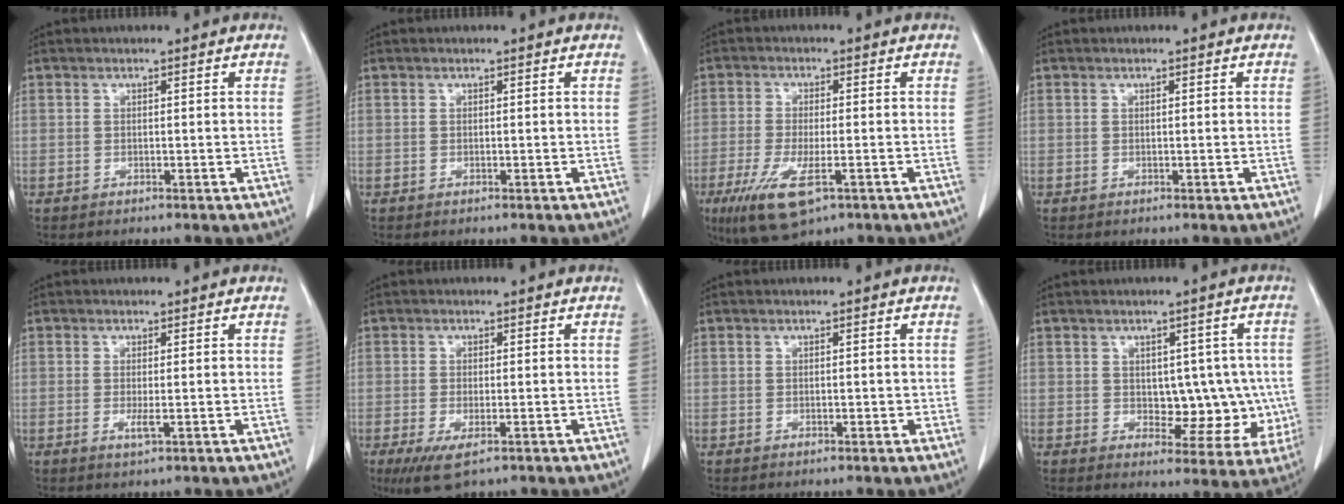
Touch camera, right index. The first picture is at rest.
{"total": 0.0}
{"total": 9.4, "force": [-4.6, 2.7, 7.7], "torque": [-0.149, -0.025, -0.073]}
{"total": 0.0}
{"total": 1.8, "force": [-0.4, 0.2, 1.8], "torque": [-0.034, -0.007, -0.007]}
{"total": 5.1, "force": [-2.8, 1.6, 4.0], "torque": [-0.072, -0.015, -0.040]}
{"total": 1.2, "force": [-0.2, 0.6, 1.0], "torque": [-0.013, 0.001, -0.001]}
{"total": 9.2, "force": [-0.2, 5.6, 7.3], "torque": [-0.066, 0.016, 0.012]}